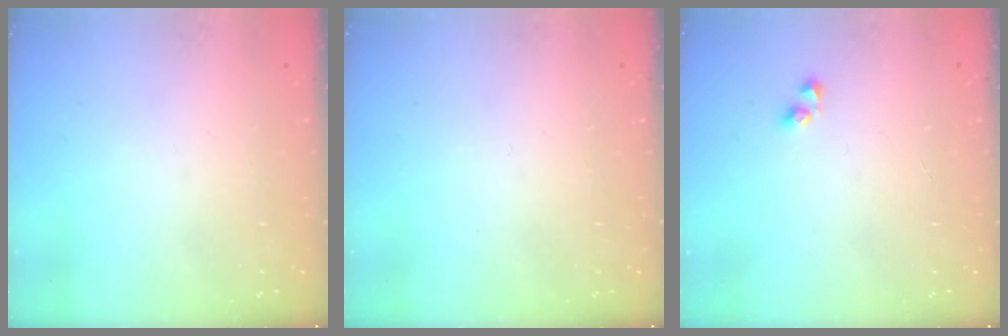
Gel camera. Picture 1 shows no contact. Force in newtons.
{"total": 0.0}
{"total": 2.9, "press": 2.9, "slide": 0.2}